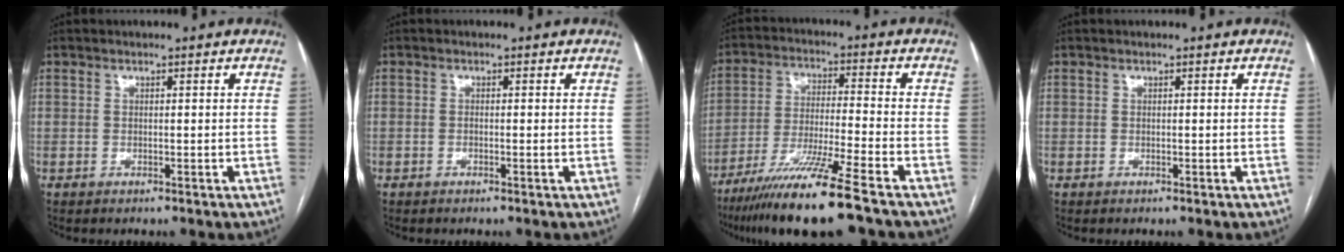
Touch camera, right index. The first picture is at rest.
{"total": 0.6, "force": [-0.2, 0.1, 0.6], "torque": [-0.009, 0.000, -0.002]}
{"total": 14.1, "force": [-10.1, -1.1, 9.8], "torque": [-0.187, -0.044, -0.179]}
{"total": 0.0}